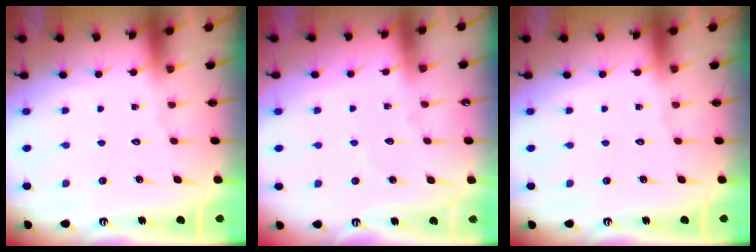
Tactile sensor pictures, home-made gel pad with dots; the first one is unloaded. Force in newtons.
{"total": 3.2, "press": 3.2, "slide": 0.2}
{"total": 0.0}